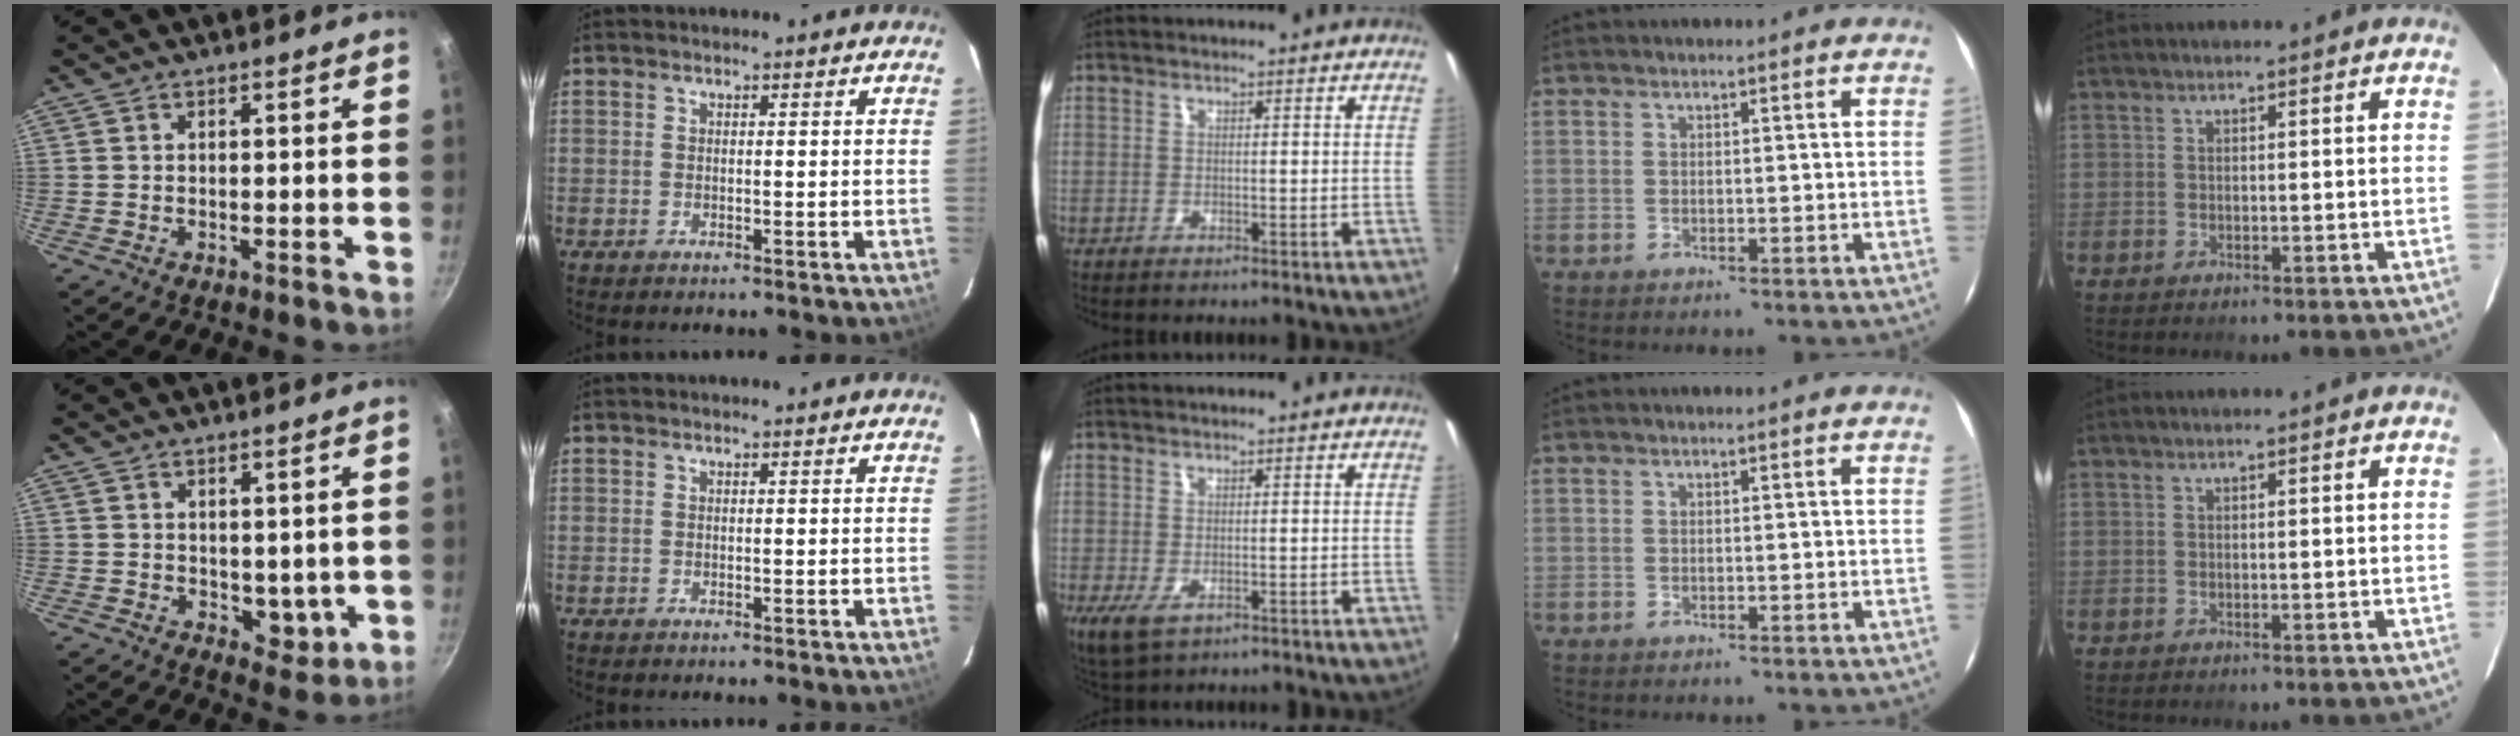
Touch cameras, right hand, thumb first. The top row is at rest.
{"thumb": {"total": 4.8, "force": [0.7, 3.3, 3.4], "torque": [-0.028, -0.013, 0.019]}, "middle": {"total": 4.1, "force": [-1.4, 2.1, 3.3], "torque": [-0.063, -0.018, -0.019]}}